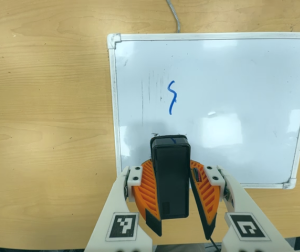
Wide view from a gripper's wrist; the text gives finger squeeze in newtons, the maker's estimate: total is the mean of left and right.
{"total": 9.1, "left": 9.4, "right": 8.9}